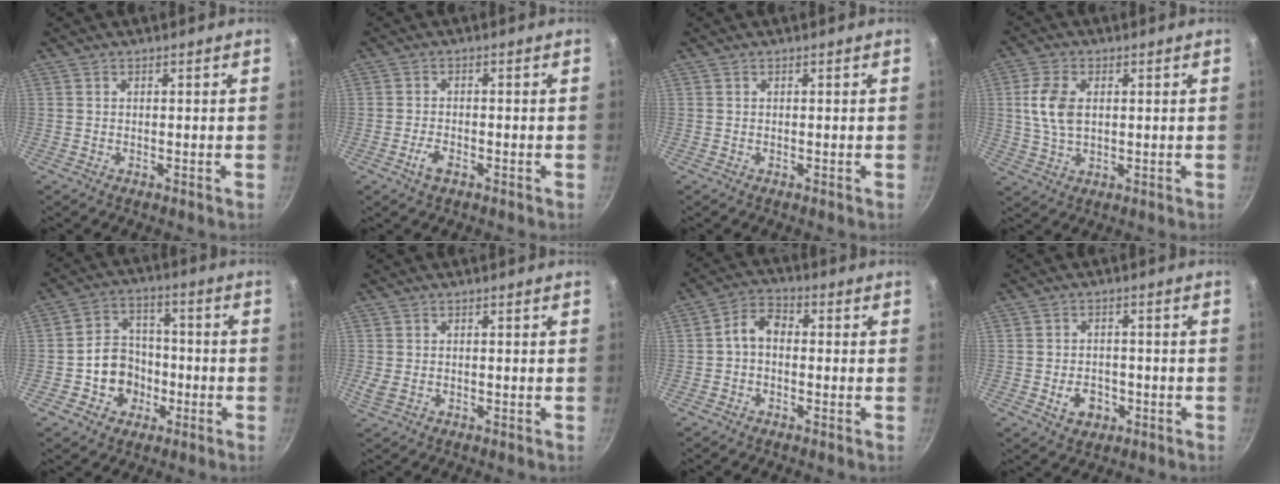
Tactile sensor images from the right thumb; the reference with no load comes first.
{"total": 3.0, "force": [-1.6, 1.4, 2.1], "torque": [-0.043, 0.011, -0.031]}
{"total": 0.0}
{"total": 7.5, "force": [1.3, 4.6, 5.9], "torque": [-0.111, 0.003, 0.023]}
{"total": 9.7, "force": [-2.7, 8.4, 4.0], "torque": [-0.028, 0.038, -0.048]}
{"total": 2.0, "force": [-0.4, 1.4, 1.4], "torque": [-0.027, -0.003, -0.003]}
{"total": 5.3, "force": [-0.6, 3.7, 3.7], "torque": [-0.059, 0.024, -0.024]}
{"total": 5.3, "force": [-1.8, 4.1, 2.8], "torque": [-0.030, 0.013, -0.024]}